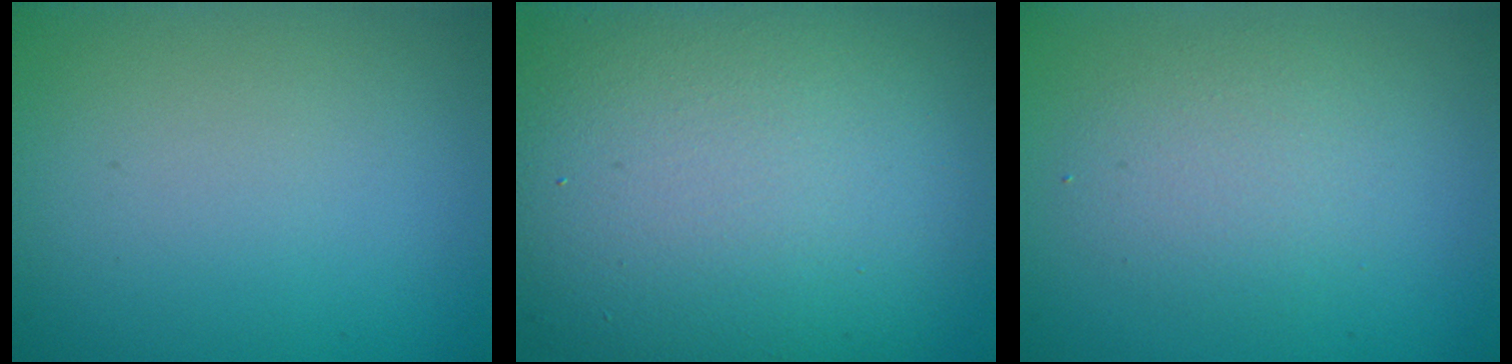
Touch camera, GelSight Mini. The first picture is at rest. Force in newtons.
{"total": 13.9, "press": 13.9, "slide": 1.1}
{"total": 2.7, "press": 2.7, "slide": 0.1}